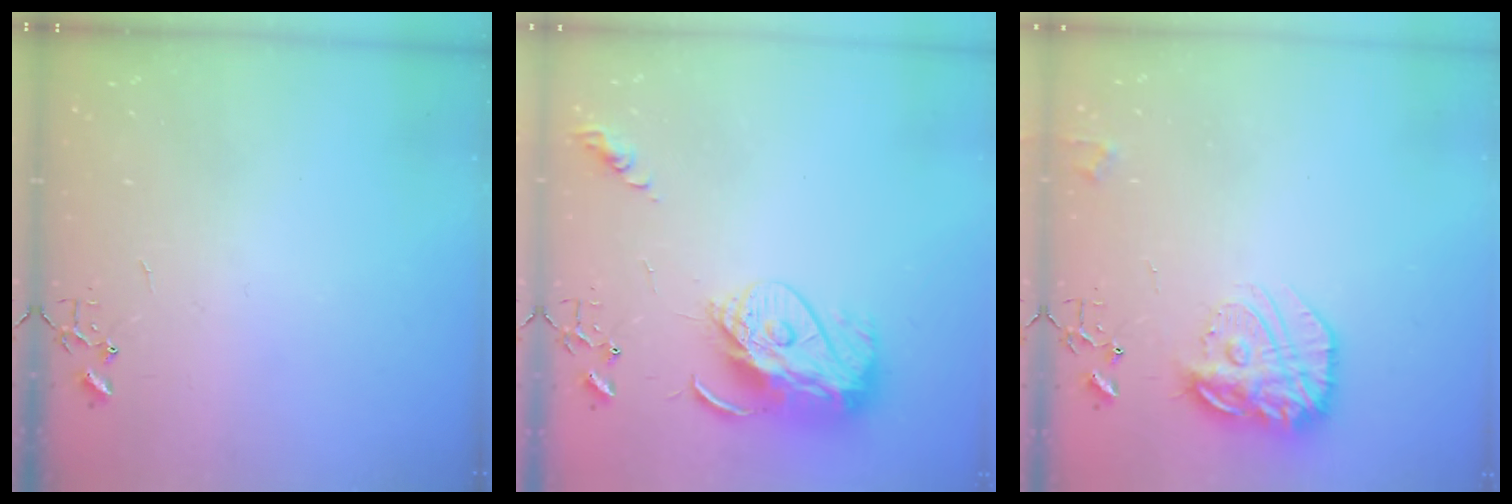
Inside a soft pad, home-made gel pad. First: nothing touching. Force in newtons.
{"total": 14.0, "press": 13.9, "slide": 1.4}
{"total": 17.4, "press": 17.3, "slide": 1.2}